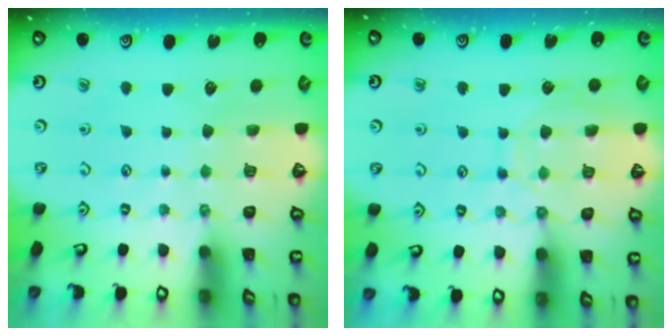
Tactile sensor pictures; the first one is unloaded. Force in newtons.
{"total": 9.9, "press": 9.9, "slide": 0.8}